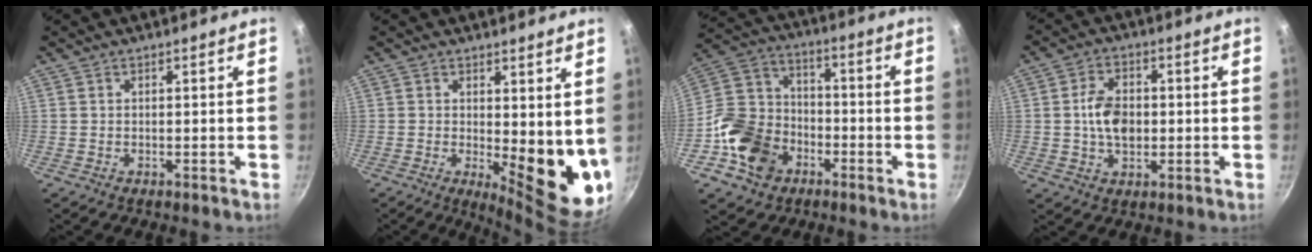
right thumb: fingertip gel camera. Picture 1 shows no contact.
{"total": 11.6, "force": [1.1, 4.6, 10.6], "torque": [-0.111, -0.035, 0.023]}
{"total": 16.0, "force": [-6.5, 12.5, 7.6], "torque": [-0.126, 0.049, -0.129]}
{"total": 8.0, "force": [-0.1, 5.4, 5.9], "torque": [-0.091, 0.009, -0.006]}